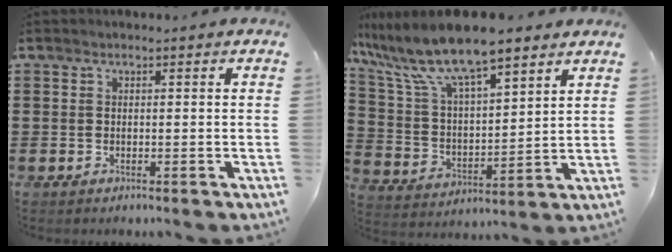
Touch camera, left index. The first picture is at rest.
{"total": 10.1, "force": [8.3, 1.9, 5.4], "torque": [-0.138, -0.038, 0.141]}